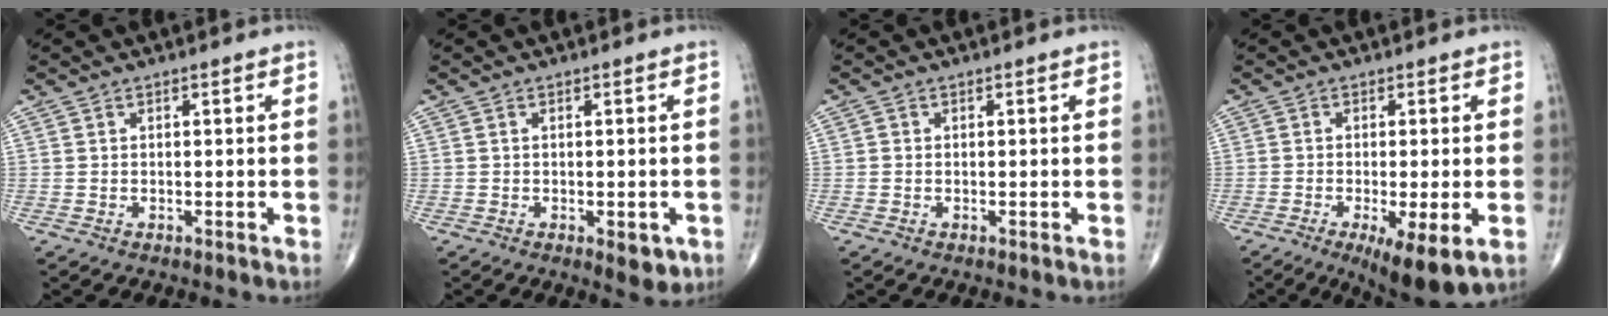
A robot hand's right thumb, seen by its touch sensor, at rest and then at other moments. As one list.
[{"total": 4.0, "force": [-1.3, 1.7, 3.3], "torque": [-0.029, -0.006, -0.011]}, {"total": 0.6, "force": [-0.1, 0.5, 0.2], "torque": [-0.001, 0.001, -0.006]}, {"total": 9.8, "force": [-3.7, 2.4, 8.8], "torque": [-0.137, -0.017, -0.056]}]